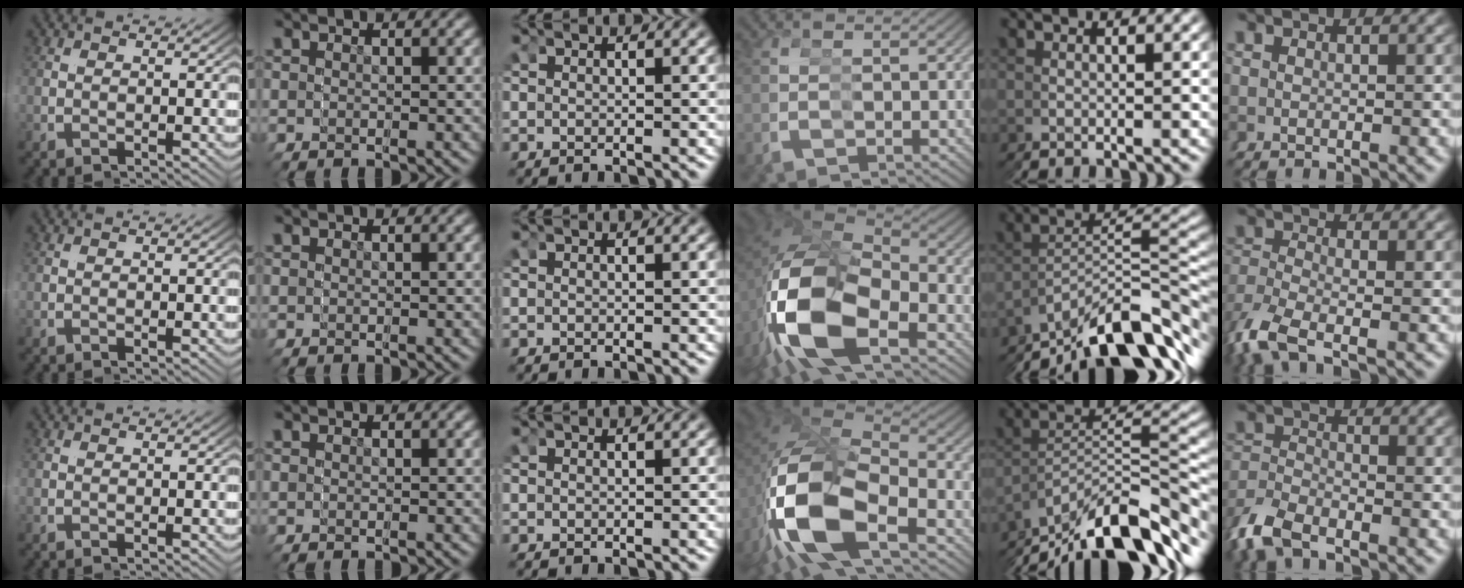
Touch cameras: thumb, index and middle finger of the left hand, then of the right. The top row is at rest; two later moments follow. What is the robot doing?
{"motion": "grasp_and_lifting", "object": "markers"}